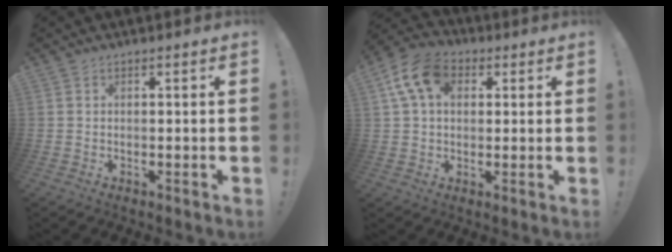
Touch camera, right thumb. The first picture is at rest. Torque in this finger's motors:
{"motor_torque": [1.05, 1.07, 0.18, 0.07, 0.05]}